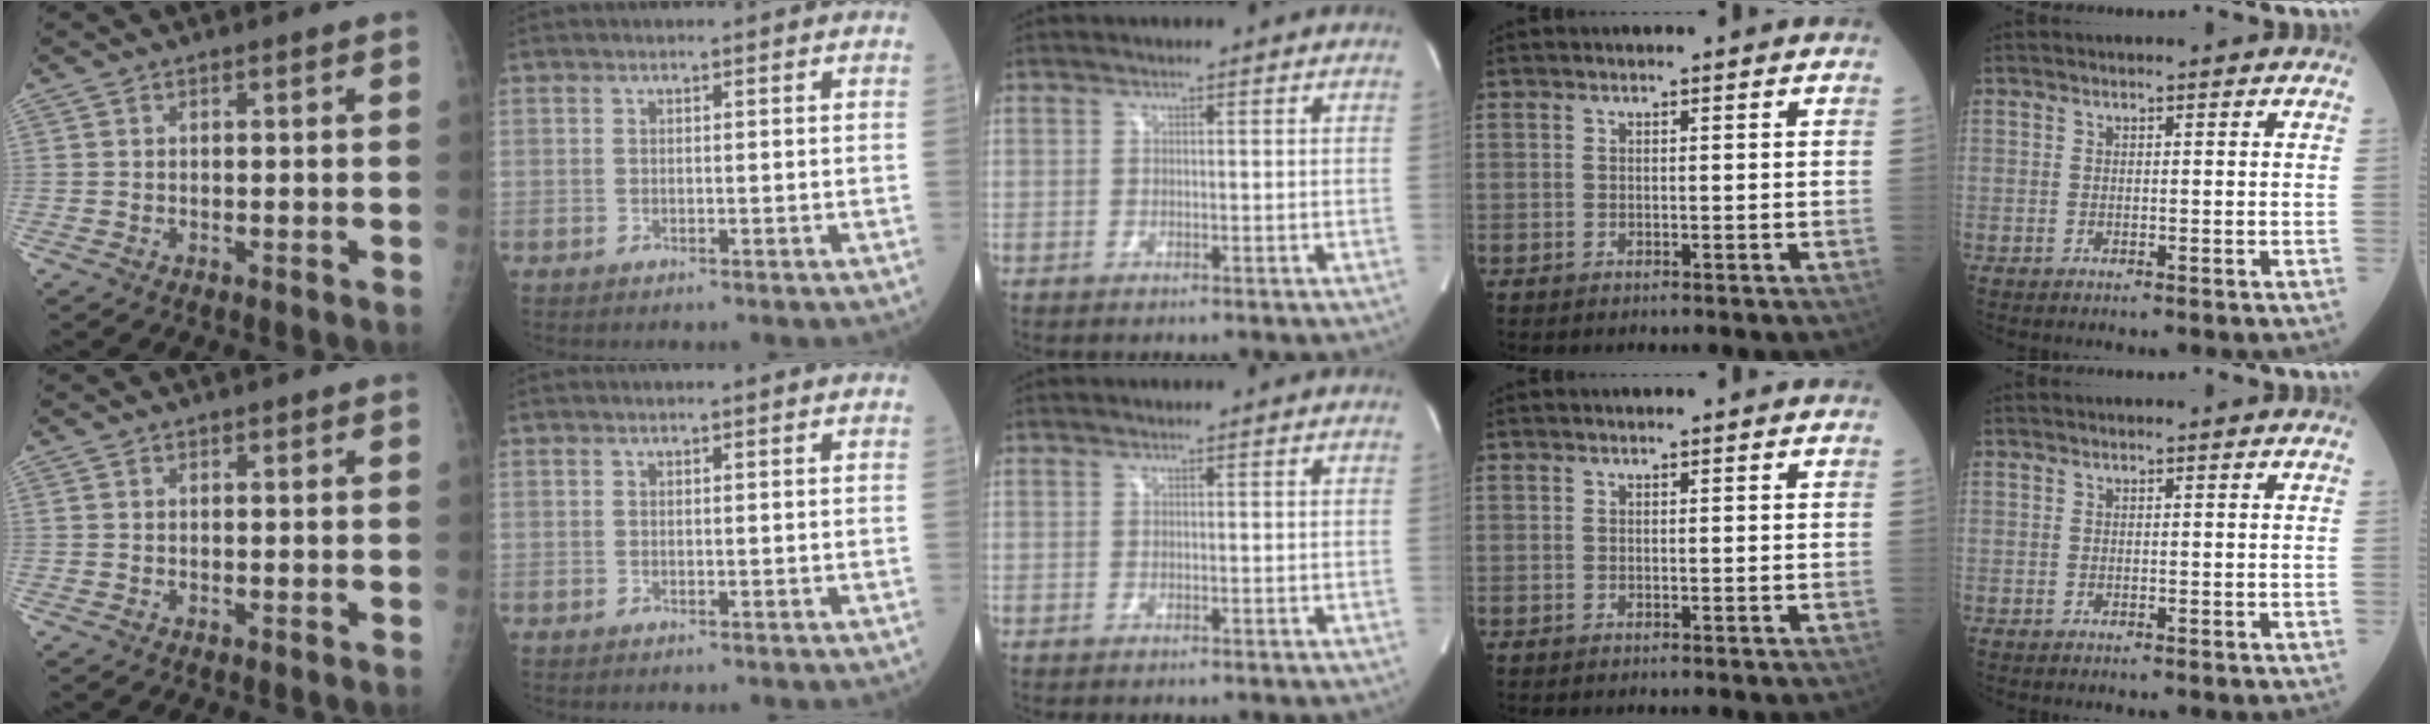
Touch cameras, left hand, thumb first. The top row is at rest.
{}